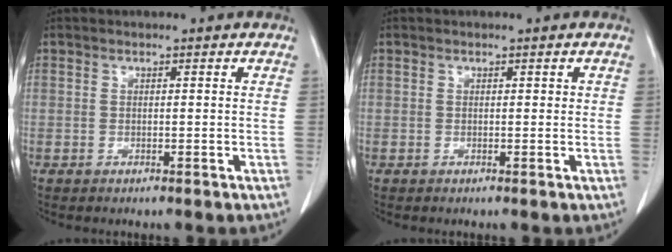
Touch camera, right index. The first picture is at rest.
{"total": 0.6, "force": [0.2, 0.4, 0.4], "torque": [-0.004, 0.006, 0.004]}